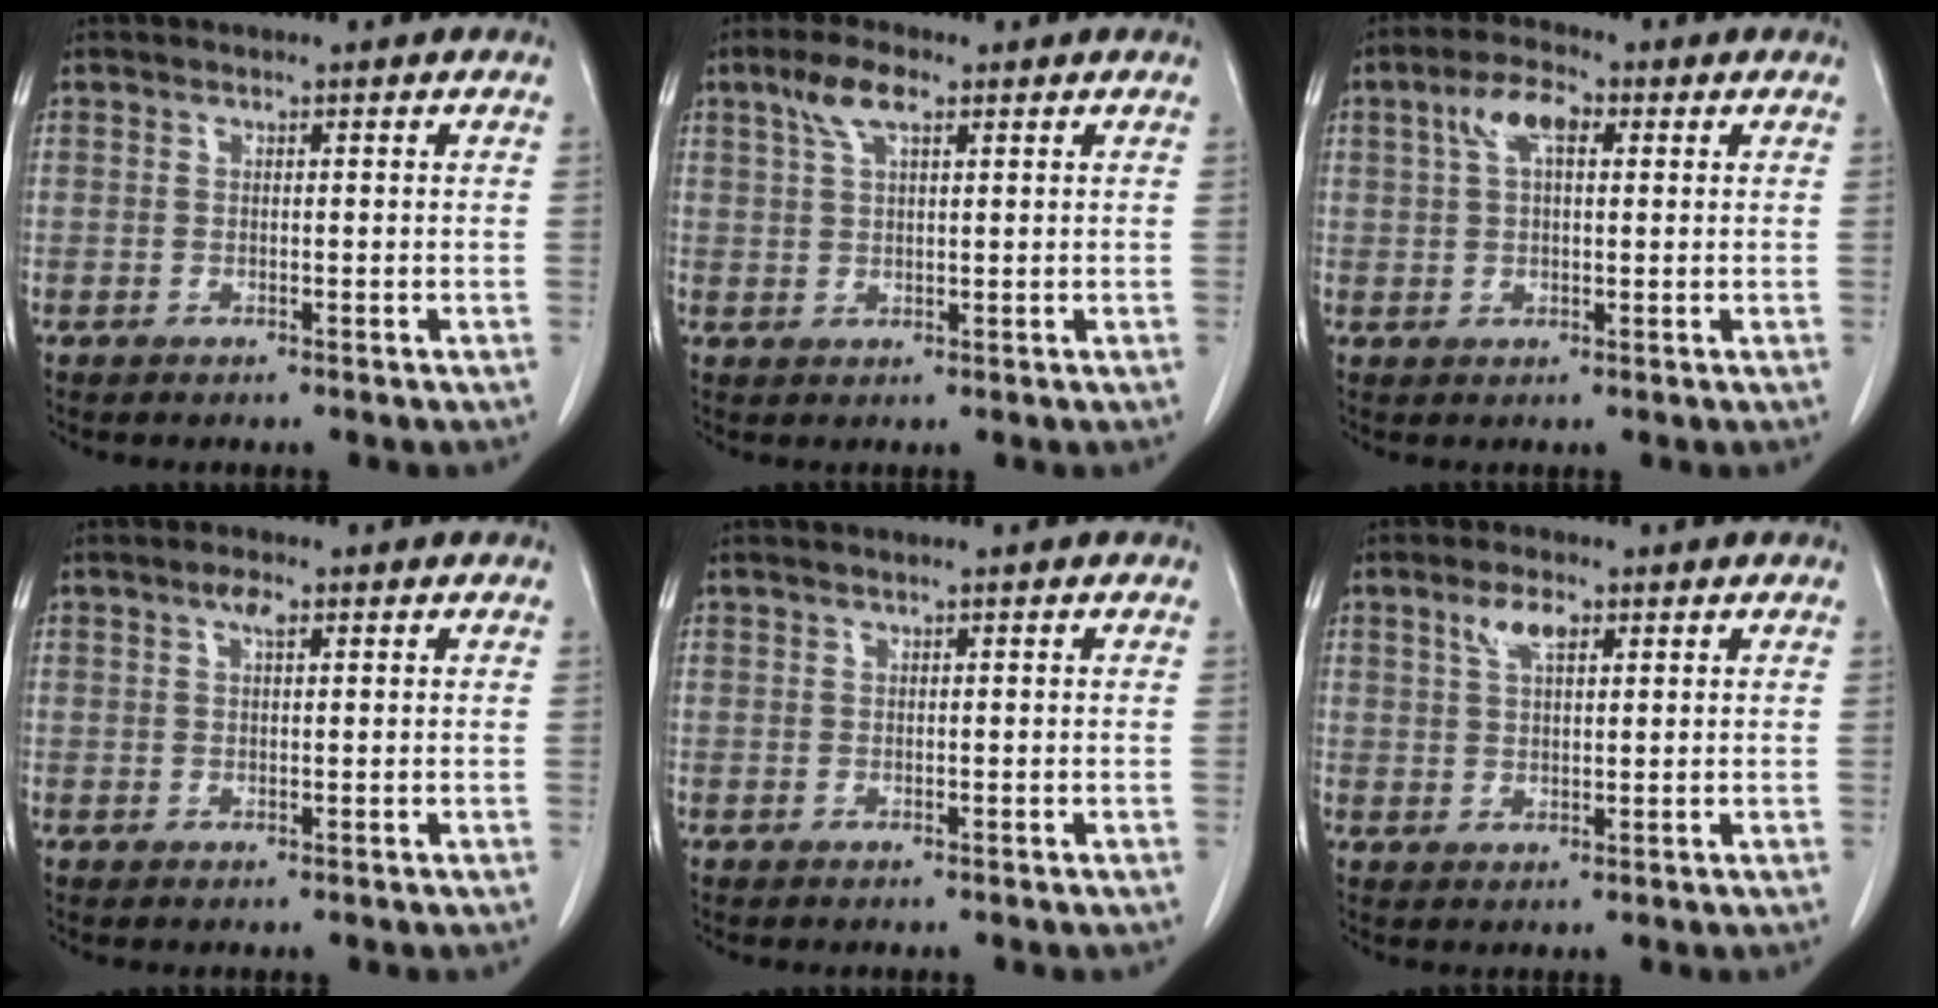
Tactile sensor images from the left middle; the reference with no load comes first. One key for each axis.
{"total": 4.8, "fx": 2.7, "fy": 1.5, "fz": 3.7, "tx": -0.081, "ty": 0.011, "tz": 0.056}
{"total": 5.7, "fx": 2.1, "fy": 2.5, "fz": 4.7, "tx": -0.096, "ty": 0.019, "tz": 0.041}
{"total": 1.9, "fx": 1.0, "fy": 0.5, "fz": 1.6, "tx": -0.032, "ty": 0.004, "tz": 0.019}
{"total": 0.8, "fx": 0.6, "fy": -0.1, "fz": 0.5, "tx": -0.013, "ty": 0.008, "tz": 0.015}
{"total": 4.0, "fx": 2.1, "fy": 1.6, "fz": 3.0, "tx": -0.062, "ty": 0.006, "tz": 0.044}